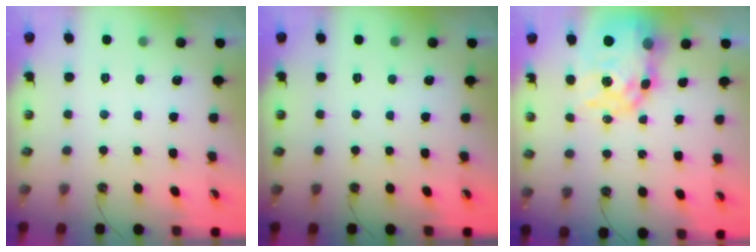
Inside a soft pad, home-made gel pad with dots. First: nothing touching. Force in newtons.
{"total": 0.0}
{"total": 15.5, "press": 15.5, "slide": 1.3}